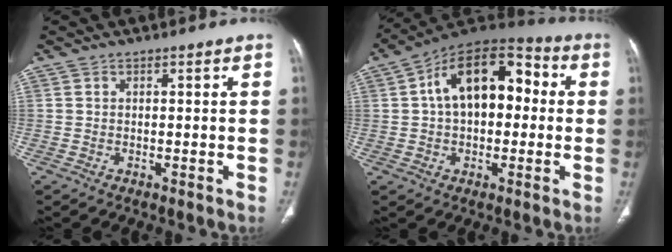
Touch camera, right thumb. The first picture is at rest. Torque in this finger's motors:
{"motor_torque": [-0.90, 1.97, 0.57, -0.12, 0.24]}